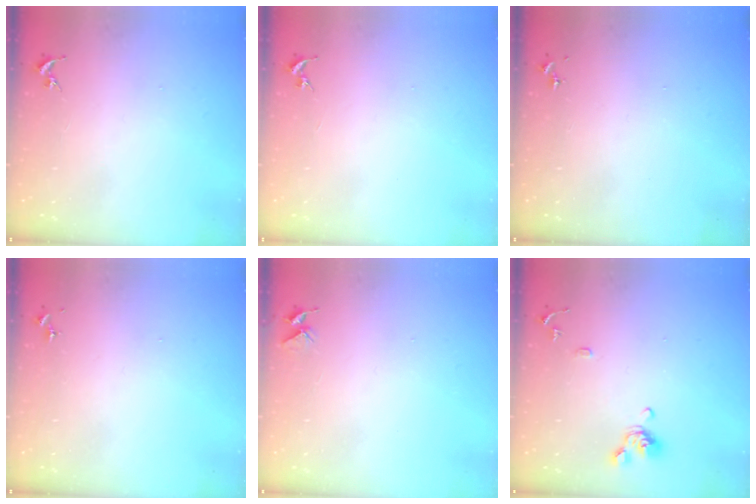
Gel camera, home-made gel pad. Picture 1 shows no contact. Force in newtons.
{"total": 0.0}
{"total": 0.0}
{"total": 0.0}
{"total": 4.0, "press": 4.0, "slide": 0.3}
{"total": 9.8, "press": 9.7, "slide": 1.4}